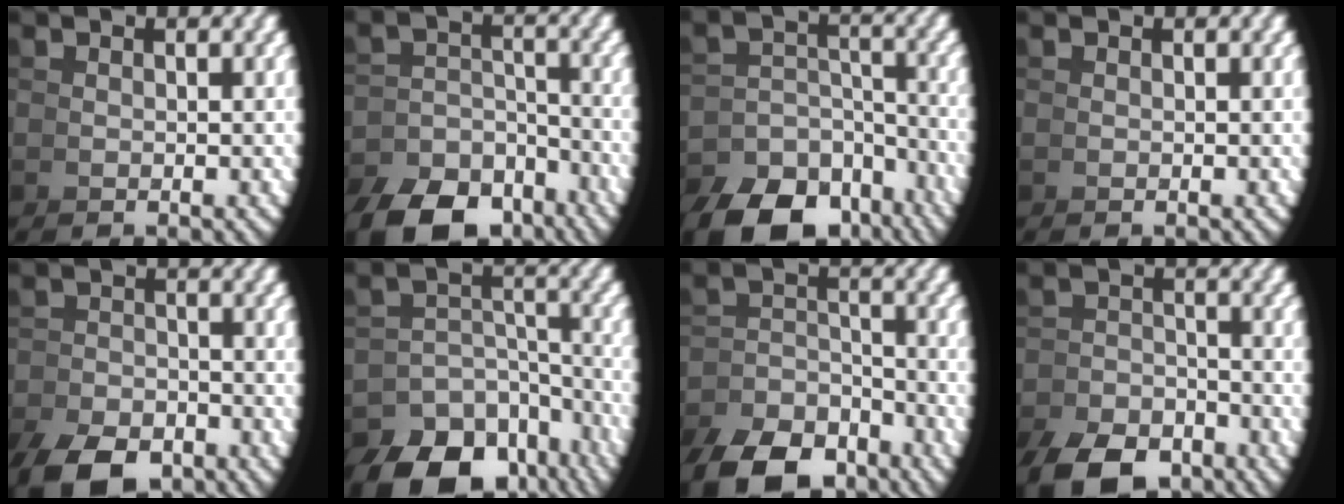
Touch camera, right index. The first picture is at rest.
{"total": 6.9, "force": [-5.6, 2.7, 2.9], "torque": [-0.027, -0.016, -0.086]}
{"total": 8.7, "force": [-6.2, 4.1, 4.5], "torque": [-0.064, -0.030, -0.083]}
{"total": 0.0}
{"total": 3.9, "force": [-3.7, 0.5, 1.0], "torque": [0.006, -0.012, -0.060]}
{"total": 10.9, "force": [-6.9, 6.0, 6.0], "torque": [-0.099, -0.054, -0.085]}
{"total": 6.0, "force": [-4.8, 2.4, 2.7], "torque": [-0.031, -0.016, -0.074]}
{"total": 4.8, "force": [-4.5, 1.0, 1.4], "torque": [0.006, -0.008, -0.075]}